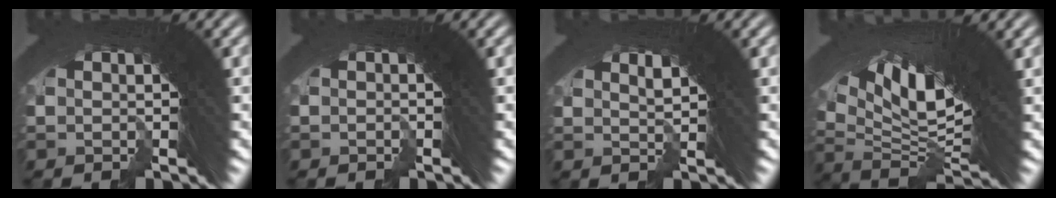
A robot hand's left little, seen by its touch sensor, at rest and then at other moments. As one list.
[{"total": 0.0}, {"total": 2.2, "force": [0.4, 1.2, 1.8], "torque": [-0.041, -0.009, 0.009]}, {"total": 12.2, "force": [1.0, 6.0, 10.6], "torque": [-0.189, -0.018, 0.028]}]